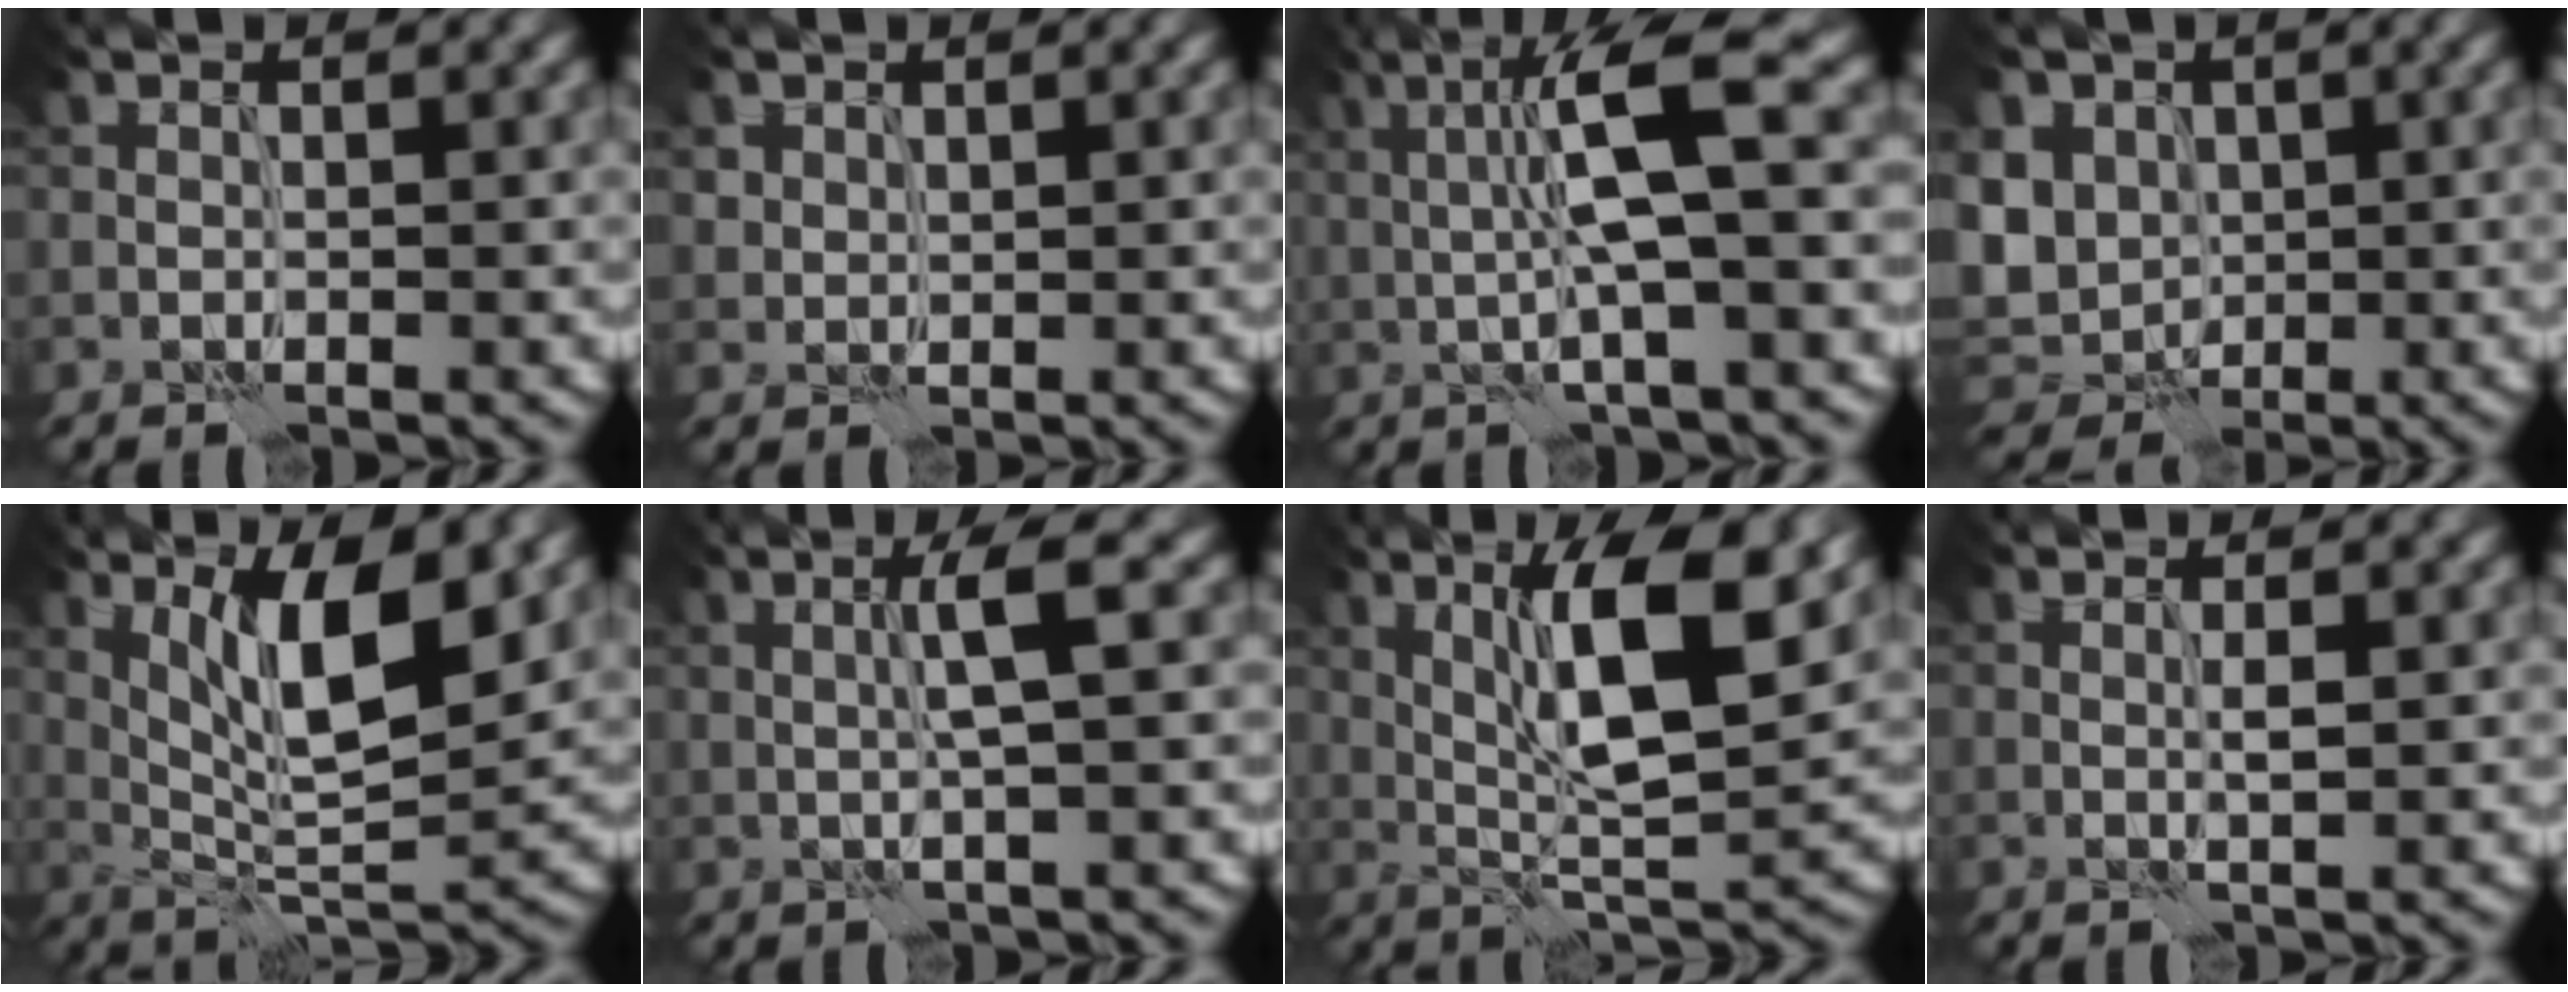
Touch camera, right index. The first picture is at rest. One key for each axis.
{"total": 1.2, "fx": 0.9, "fy": 0.8, "fz": 0.2, "tx": -0.005, "ty": -0.001, "tz": 0.018}
{"total": 6.7, "fx": 0.7, "fy": 0.6, "fz": 6.6, "tx": -0.123, "ty": 0.016, "tz": 0.009}
{"total": 7.2, "fx": 0.9, "fy": 6.0, "fz": 3.9, "tx": -0.086, "ty": 0.005, "tz": 0.007}
{"total": 8.4, "fx": 3.1, "fy": 2.1, "fz": 7.5, "tx": -0.122, "ty": -0.007, "tz": 0.058}
{"total": 3.1, "fx": 0.4, "fy": -0.2, "fz": 3.0, "tx": -0.057, "ty": 0.008, "tz": 0.008}
{"total": 9.5, "fx": 2.9, "fy": 2.2, "fz": 8.8, "tx": -0.138, "ty": 0.002, "tz": 0.052}
{"total": 0.9, "fx": 0.2, "fy": -0.3, "fz": 0.9, "tx": -0.016, "ty": 0.002, "tz": 0.002}